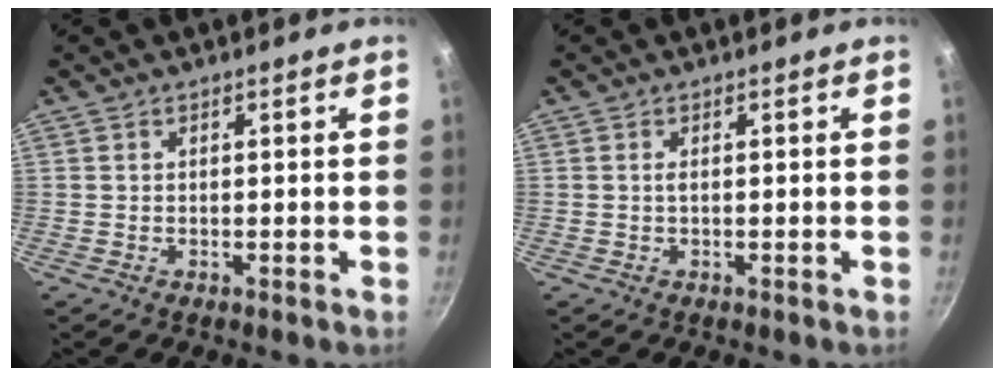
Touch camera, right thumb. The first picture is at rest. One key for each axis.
{"total": 0.6, "fx": 0.0, "fy": 0.1, "fz": 0.6, "tx": -0.011, "ty": 0.001, "tz": 0.000}